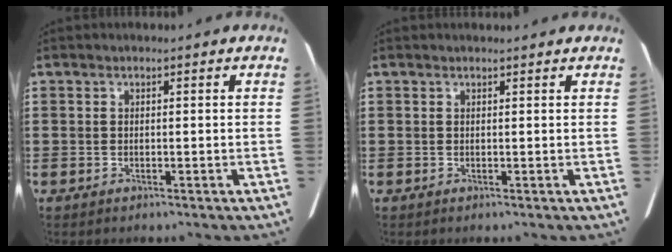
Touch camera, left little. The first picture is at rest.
{"total": 0.5, "force": [0.5, 0.0, 0.2], "torque": [0.003, -0.002, 0.007]}